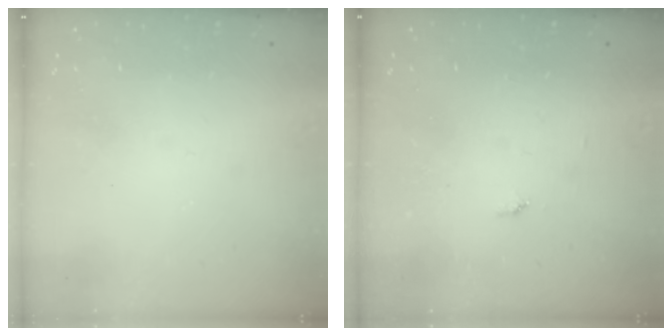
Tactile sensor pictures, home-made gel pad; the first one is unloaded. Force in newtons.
{"total": 4.5, "press": 4.5, "slide": 0.6}